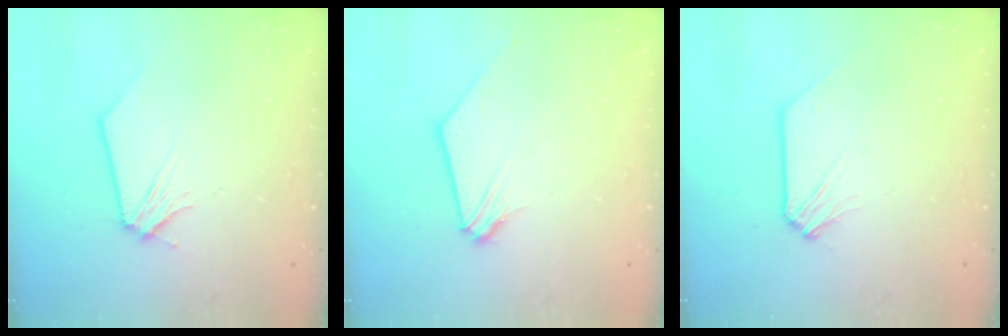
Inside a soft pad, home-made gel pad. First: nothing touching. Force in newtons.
{"total": 0.9, "press": 0.8, "slide": 0.2}
{"total": 0.0}